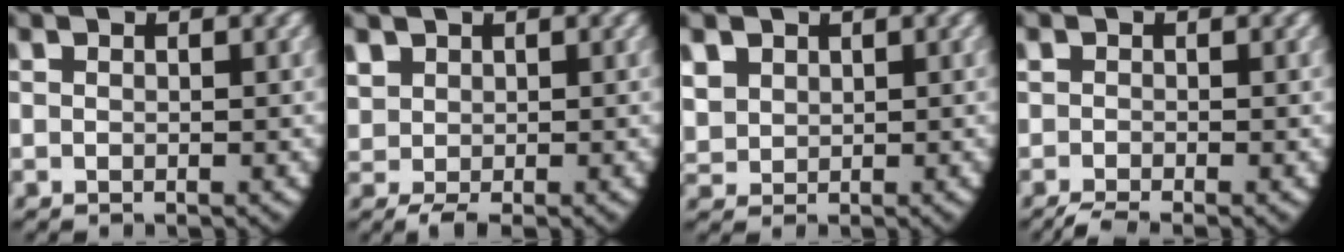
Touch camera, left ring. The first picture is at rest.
{"total": 2.9, "force": [0.1, 2.4, 1.7], "torque": [-0.044, -0.020, 0.018]}
{"total": 3.3, "force": [1.1, 2.8, 1.3], "torque": [-0.044, -0.010, 0.034]}
{"total": 2.4, "force": [-2.0, 0.9, 1.1], "torque": [-0.015, -0.009, -0.028]}